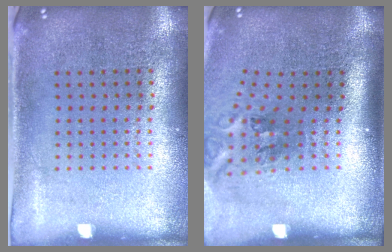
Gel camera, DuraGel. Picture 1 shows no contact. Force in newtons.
{"total": 1.8, "press": 1.1, "slide": 1.4}